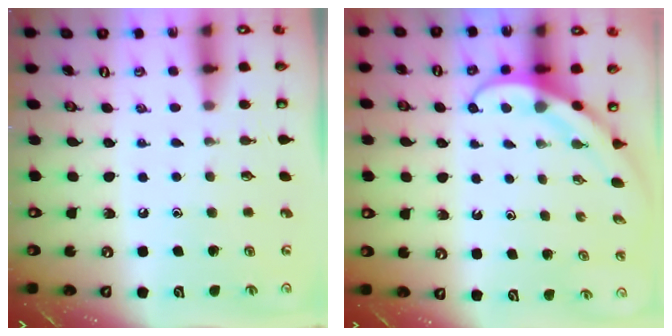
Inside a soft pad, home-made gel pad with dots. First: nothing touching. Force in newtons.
{"total": 3.8, "press": 3.8, "slide": 0.3}